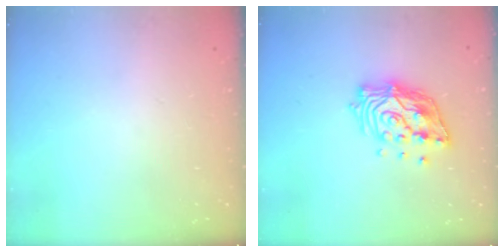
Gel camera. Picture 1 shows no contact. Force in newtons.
{"total": 14.3, "press": 14.1, "slide": 2.0}